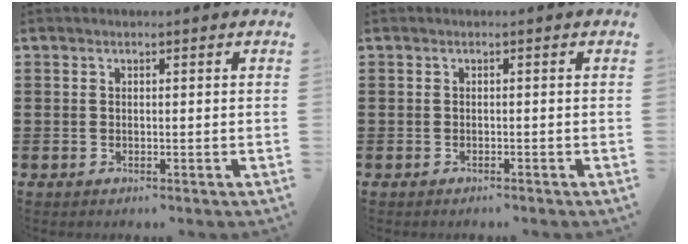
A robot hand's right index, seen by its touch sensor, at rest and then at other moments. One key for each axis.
{"total": 0.6, "fx": -0.6, "fy": 0.1, "fz": 0.0, "tx": -0.001, "ty": 0.001, "tz": -0.013}